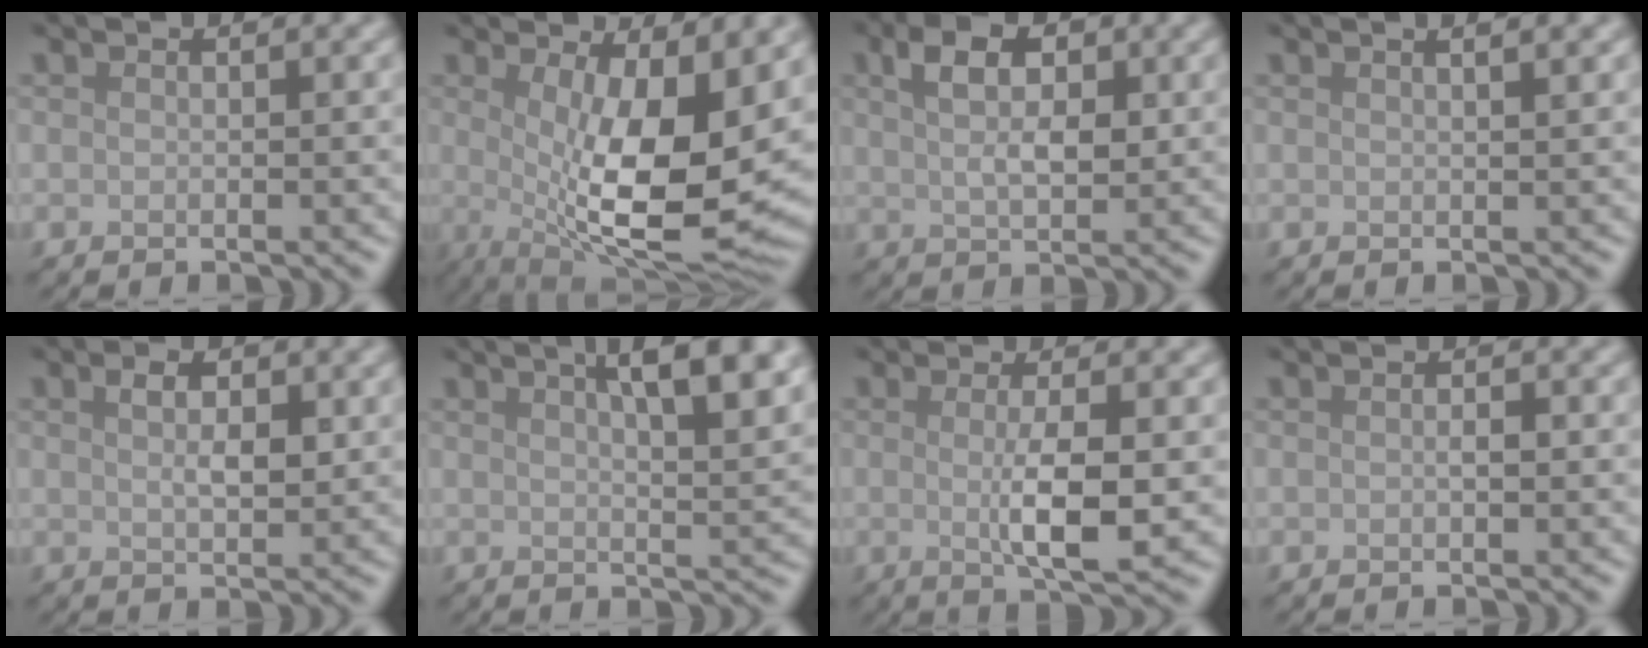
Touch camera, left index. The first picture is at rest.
{"total": 11.7, "force": [0.7, 4.2, 10.9], "torque": [-0.165, -0.026, 0.014]}
{"total": 5.0, "force": [1.6, 2.7, 3.9], "torque": [-0.068, 0.005, 0.025]}
{"total": 2.7, "force": [1.5, 1.1, 2.0], "torque": [-0.008, 0.006, -0.005]}
{"total": 2.7, "force": [0.8, 1.2, 2.2], "torque": [-0.039, 0.000, 0.015]}
{"total": 8.4, "force": [3.6, 2.8, 7.0], "torque": [-0.055, 0.026, 0.036]}
{"total": 4.2, "force": [-0.2, 0.8, 4.2], "torque": [-0.072, -0.006, -0.001]}
{"total": 0.8, "force": [-0.1, 0.2, 0.7], "torque": [-0.014, 0.000, 0.000]}